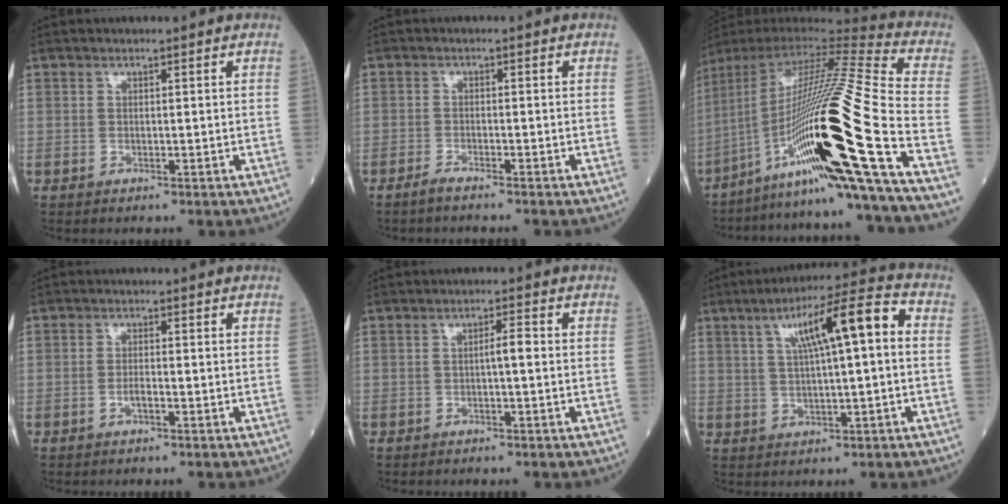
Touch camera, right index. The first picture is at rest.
{"total": 2.0, "force": [-1.8, -0.2, 0.9], "torque": [-0.026, -0.004, -0.035]}
{"total": 27.1, "force": [-11.0, -1.6, 24.7], "torque": [-0.422, -0.024, -0.195]}
{"total": 1.6, "force": [-0.7, 0.5, 1.3], "torque": [-0.023, 0.002, -0.013]}
{"total": 2.0, "force": [-0.2, 0.2, 2.0], "torque": [-0.032, 0.003, -0.004]}
{"total": 10.8, "force": [2.3, 1.4, 10.5], "torque": [-0.168, 0.032, 0.035]}